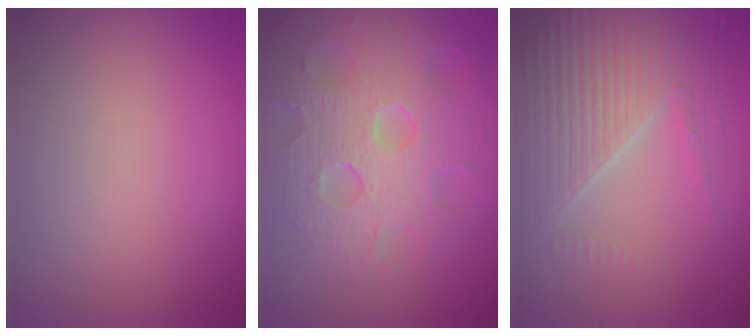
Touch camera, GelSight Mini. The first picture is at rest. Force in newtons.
{"total": 8.7, "press": 6.0, "slide": 6.2}
{"total": 6.5, "press": 4.9, "slide": 4.3}